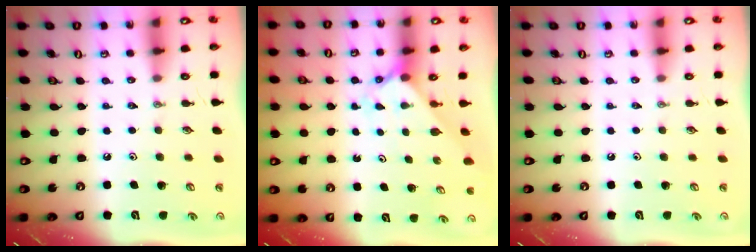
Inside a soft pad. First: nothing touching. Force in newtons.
{"total": 2.0, "press": 2.0, "slide": 0.2}
{"total": 0.0}